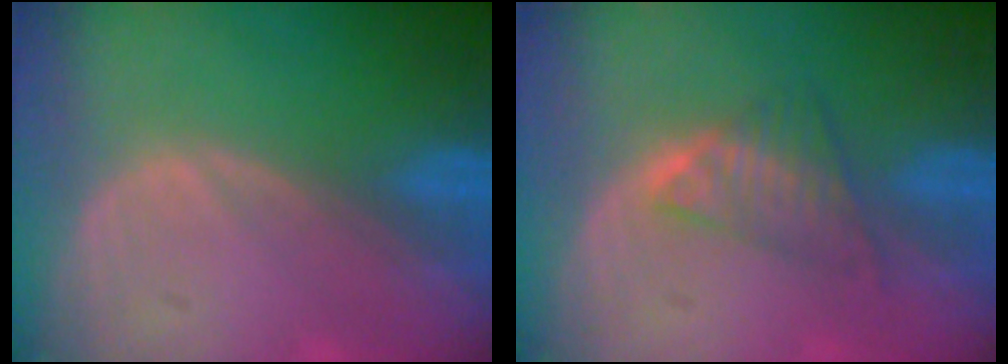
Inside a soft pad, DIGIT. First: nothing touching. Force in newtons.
{"total": 4.0, "press": 4.0, "slide": 0.6}